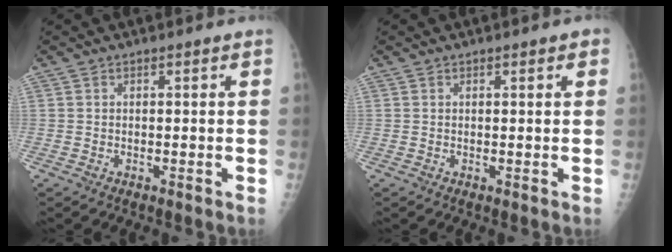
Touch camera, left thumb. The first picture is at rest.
{"total": 1.3, "force": [0.7, 0.5, 0.9], "torque": [-0.006, 0.001, 0.006]}